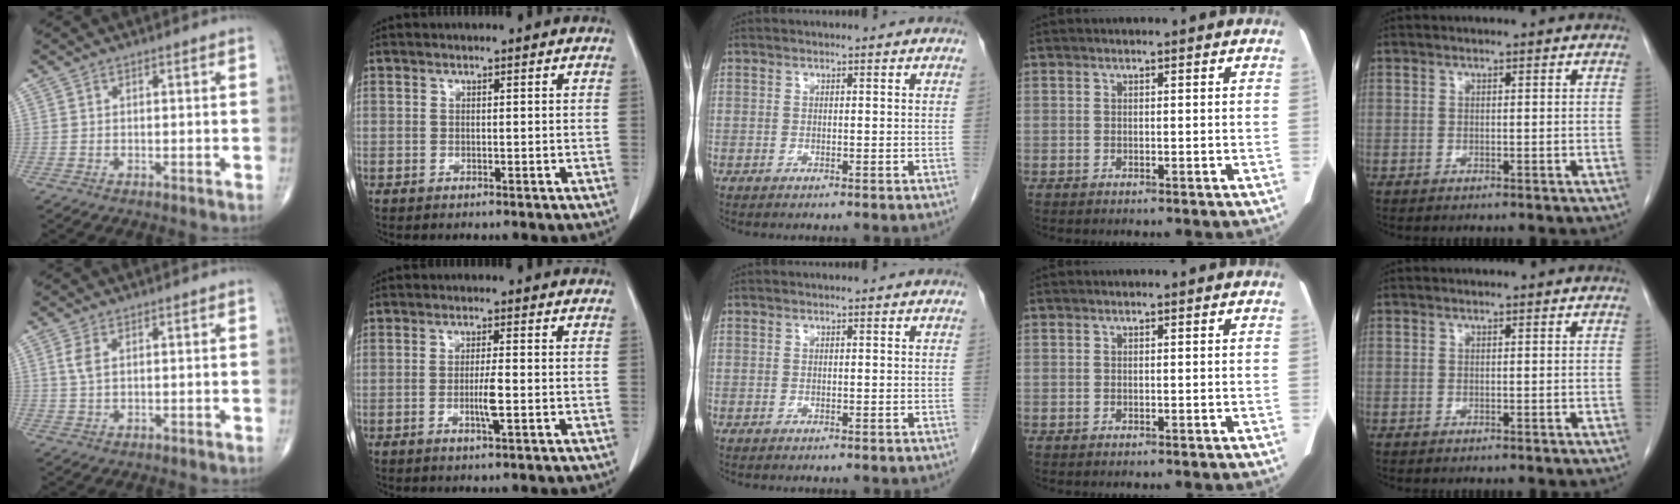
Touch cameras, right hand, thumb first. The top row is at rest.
{"thumb": {"total": 2.8, "force": [0.9, 1.4, 2.2], "torque": [-0.051, 0.004, 0.021]}, "index": {"total": 3.2, "force": [-1.0, -0.1, 3.0], "torque": [-0.059, -0.004, -0.018]}}